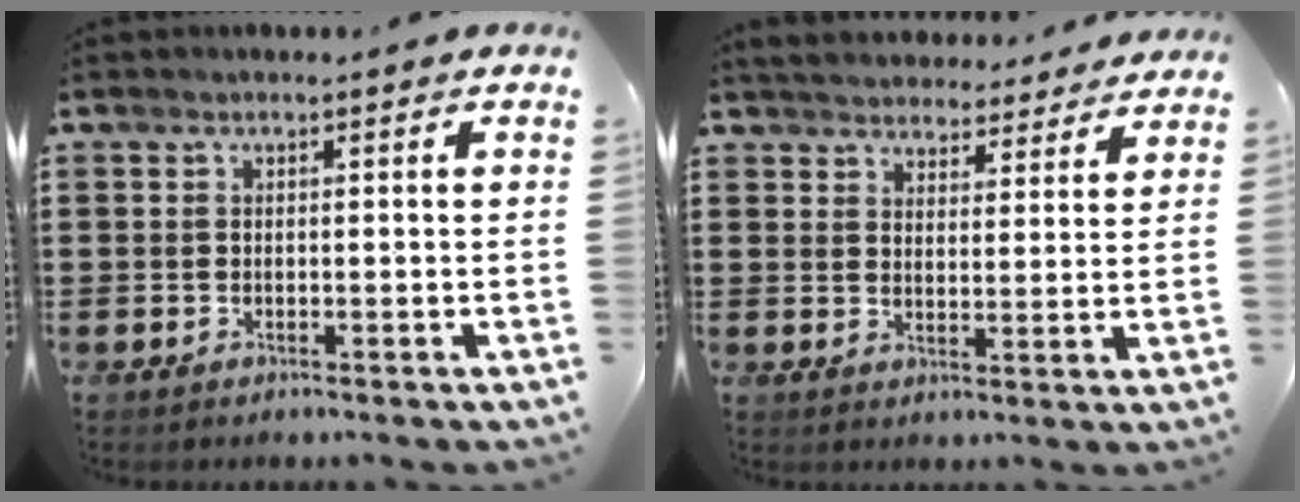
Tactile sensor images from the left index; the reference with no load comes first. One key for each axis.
{"total": 4.2, "fx": 4.2, "fy": 0.5, "fz": -0.2, "tx": -0.018, "ty": -0.024, "tz": 0.072}